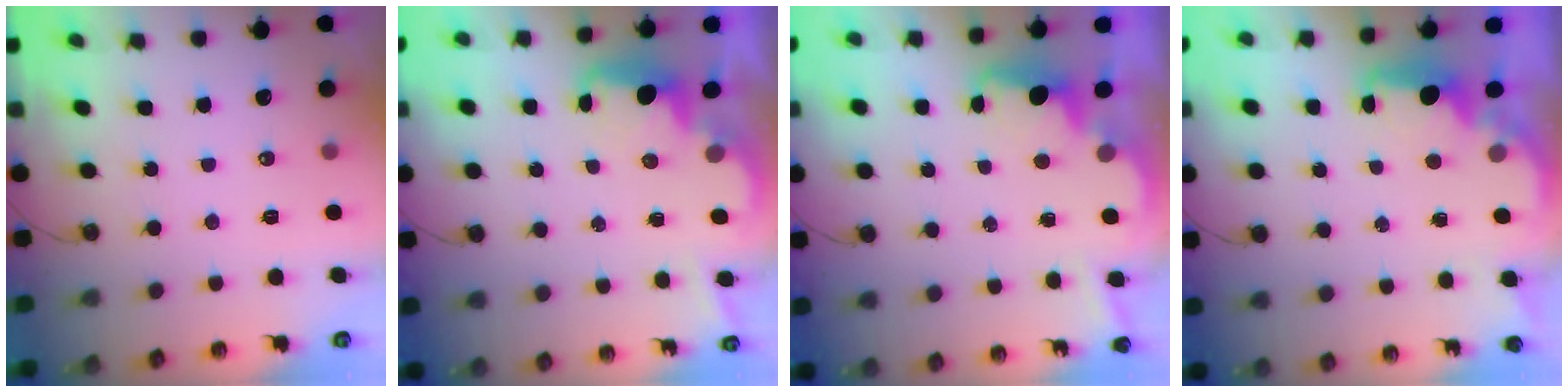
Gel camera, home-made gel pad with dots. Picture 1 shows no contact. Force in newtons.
{"total": 2.7, "press": 2.6, "slide": 0.4}
{"total": 3.6, "press": 3.5, "slide": 0.7}
{"total": 2.3, "press": 2.1, "slide": 0.7}